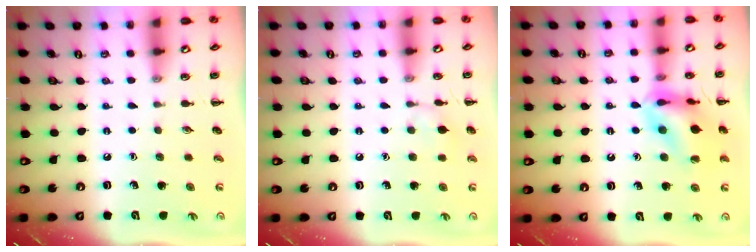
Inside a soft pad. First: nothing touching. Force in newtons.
{"total": 6.3, "press": 6.0, "slide": 2.0}
{"total": 16.0, "press": 15.9, "slide": 2.0}